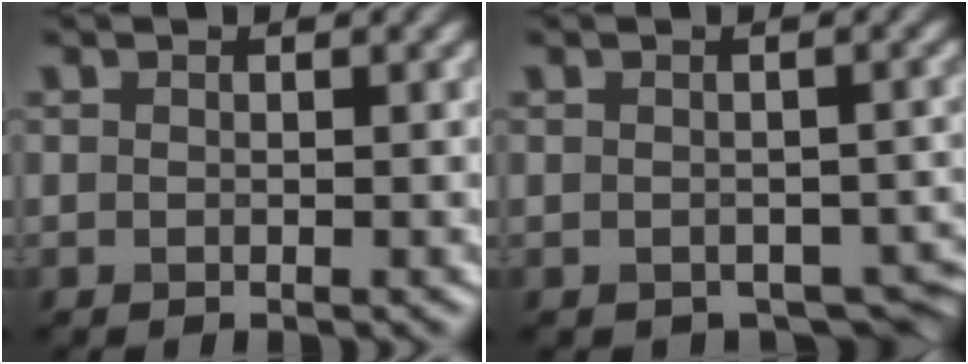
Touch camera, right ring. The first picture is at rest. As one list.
[{"total": 3.2, "force": [-1.4, 2.2, 1.9], "torque": [-0.019, -0.020, -0.012]}]